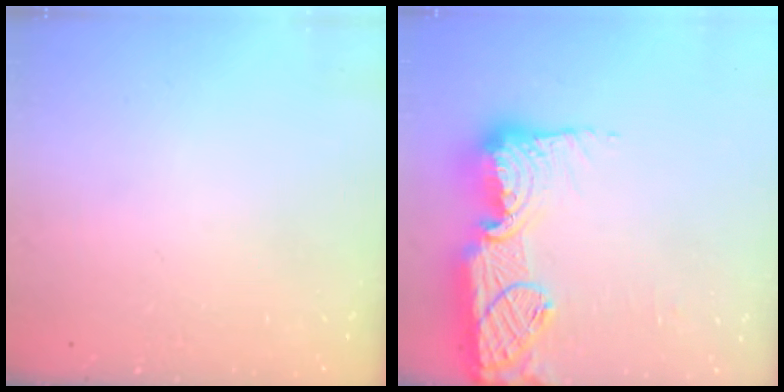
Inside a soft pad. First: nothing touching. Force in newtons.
{"total": 21.2, "press": 21.2, "slide": 1.2}